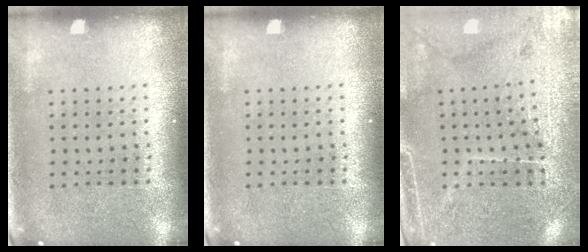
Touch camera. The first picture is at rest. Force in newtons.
{"total": 0.0}
{"total": 3.2, "press": 3.0, "slide": 1.1}